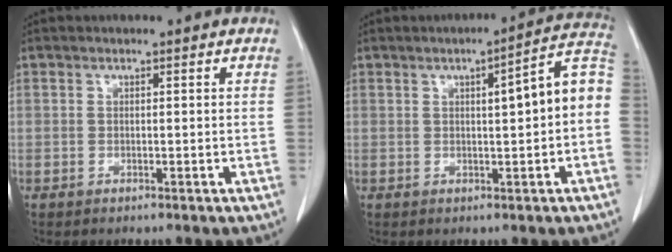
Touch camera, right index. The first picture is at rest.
{"total": 8.6, "force": [0.3, 0.8, 8.6], "torque": [-0.111, 0.025, 0.000]}